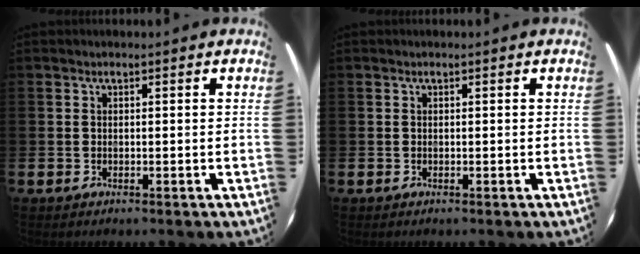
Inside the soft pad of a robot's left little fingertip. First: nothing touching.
{"total": 0.0}